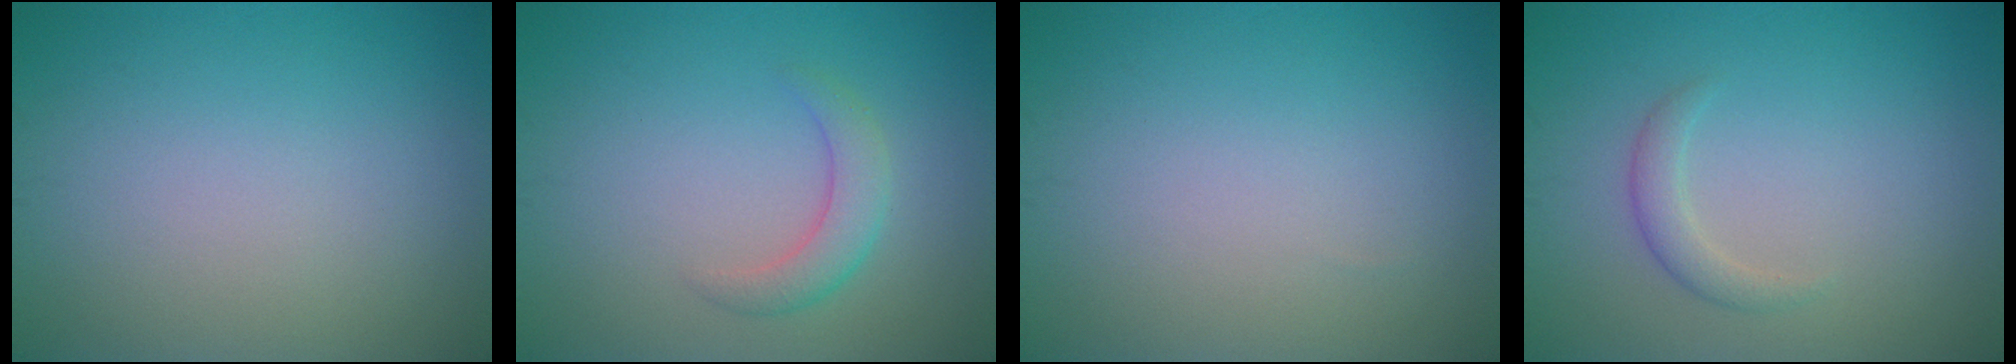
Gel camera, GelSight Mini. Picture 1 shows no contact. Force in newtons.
{"total": 2.4, "press": 2.4, "slide": 0.2}
{"total": 0.0}
{"total": 1.6, "press": 1.6, "slide": 0.0}